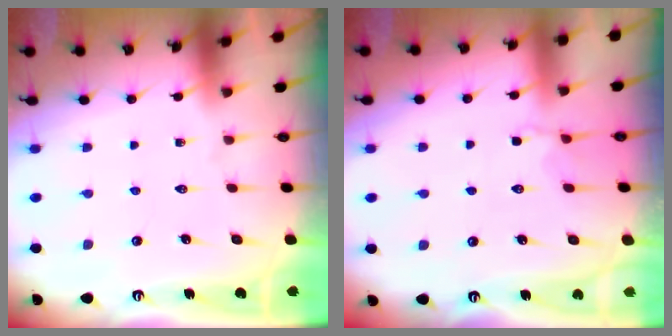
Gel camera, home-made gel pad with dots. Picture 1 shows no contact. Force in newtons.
{"total": 2.7, "press": 2.3, "slide": 1.4}